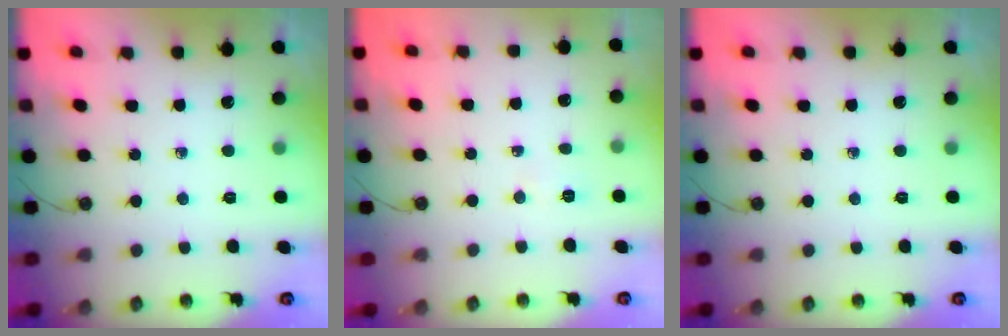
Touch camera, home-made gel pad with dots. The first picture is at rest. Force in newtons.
{"total": 2.6, "press": 2.4, "slide": 0.9}
{"total": 0.0}